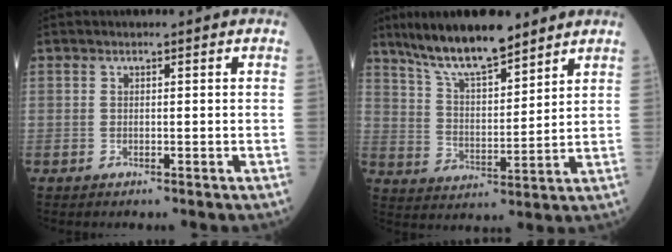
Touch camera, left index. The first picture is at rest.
{"total": 12.2, "force": [10.0, 2.3, 6.6], "torque": [-0.125, 0.008, 0.183]}